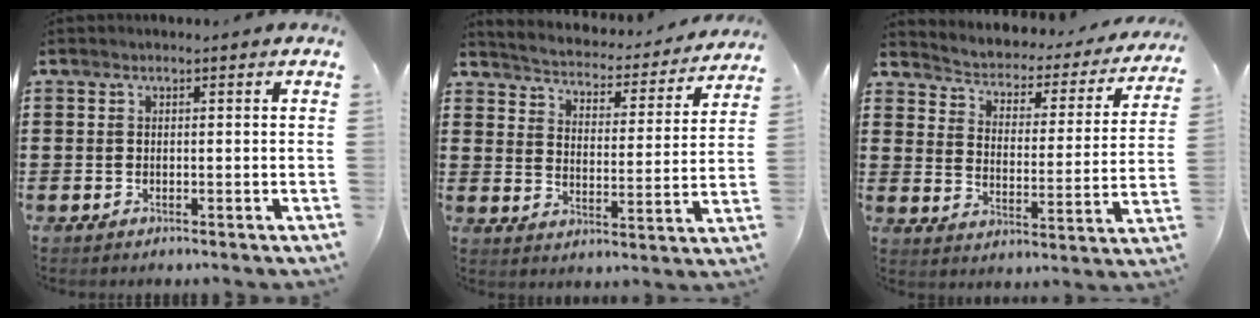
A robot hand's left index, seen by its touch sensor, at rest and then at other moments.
{"total": 3.1, "force": [3.1, -0.1, 0.0], "torque": [-0.023, -0.035, 0.042]}
{"total": 1.8, "force": [1.5, 0.8, 0.3], "torque": [-0.022, -0.024, 0.014]}